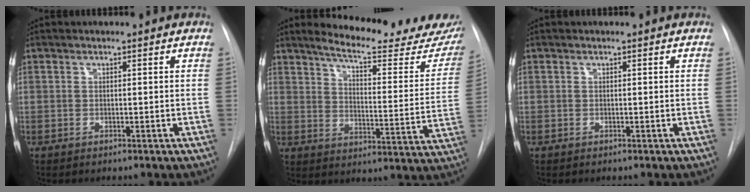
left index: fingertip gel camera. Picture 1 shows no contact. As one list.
[{"total": 19.8, "force": [17.7, 3.1, 8.3], "torque": [-0.105, -0.063, 0.216]}, {"total": 0.0}]